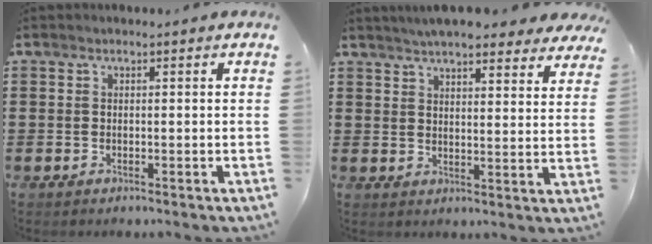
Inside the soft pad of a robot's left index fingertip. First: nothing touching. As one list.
[{"total": 5.9, "force": [5.6, 0.3, 1.8], "torque": [-0.055, -0.019, 0.099]}]